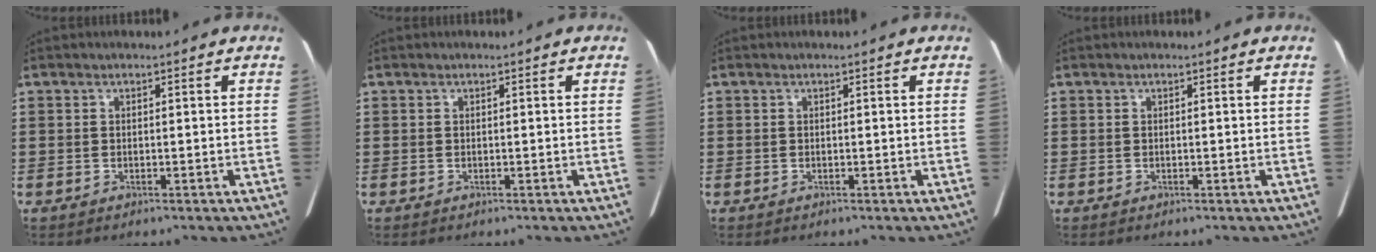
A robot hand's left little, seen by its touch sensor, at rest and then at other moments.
{"total": 0.0}
{"total": 0.0}
{"total": 0.0}